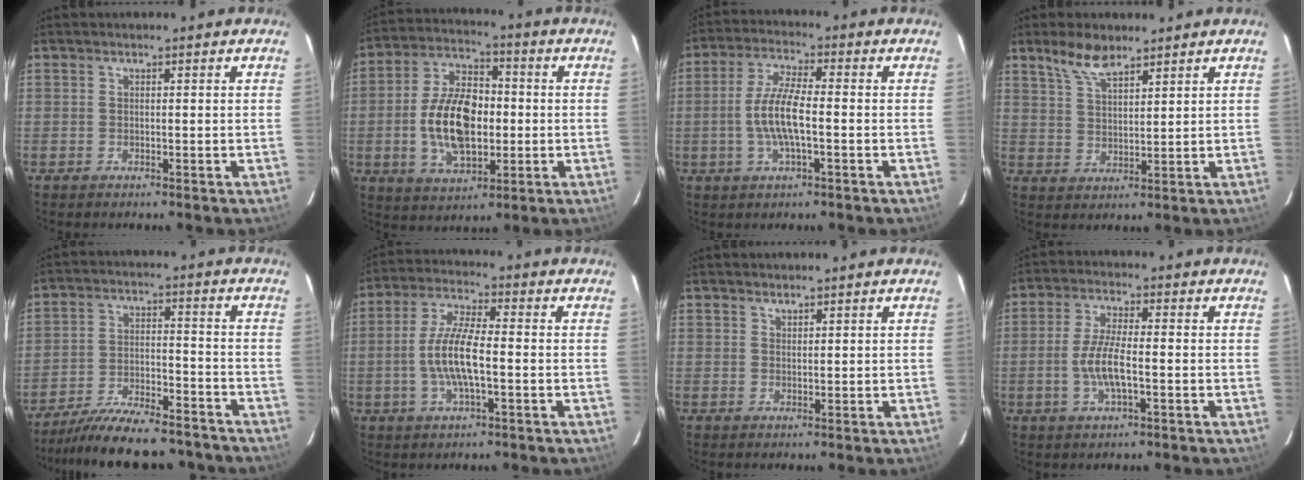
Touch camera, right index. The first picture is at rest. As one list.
[{"total": 14.8, "force": [-1.8, 8.4, 12.1], "torque": [-0.235, 0.014, -0.027]}, {"total": 8.2, "force": [-1.5, 1.9, 7.8], "torque": [-0.158, 0.002, -0.031]}, {"total": 6.2, "force": [4.8, 2.2, 3.3], "torque": [-0.061, 0.006, 0.096]}, {"total": 19.7, "force": [-17.5, 5.0, 7.6], "torque": [-0.146, -0.005, -0.246]}, {"total": 9.3, "force": [-1.8, 2.3, 8.8], "torque": [-0.178, 0.001, -0.036]}, {"total": 1.0, "force": [1.0, 0.3, 0.1], "torque": [-0.003, 0.002, 0.019]}, {"total": 6.8, "force": [-1.6, 1.7, 6.3], "torque": [-0.129, -0.003, -0.033]}]